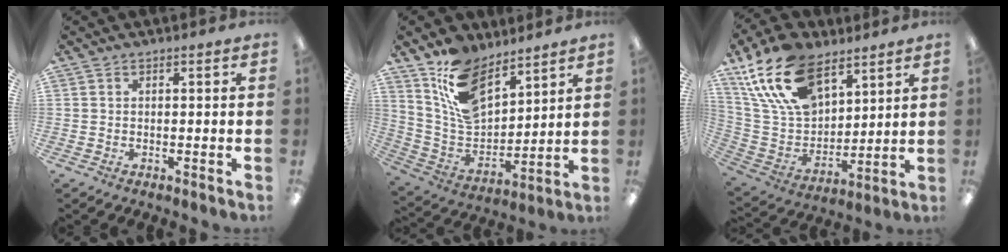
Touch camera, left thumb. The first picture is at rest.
{"total": 14.7, "force": [10.0, 7.5, 7.7], "torque": [-0.162, -0.046, 0.195]}
{"total": 20.6, "force": [12.3, 11.6, 11.7], "torque": [-0.256, -0.052, 0.226]}